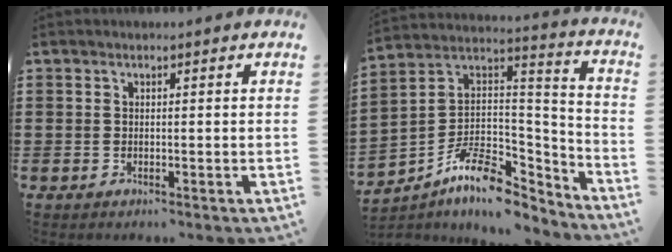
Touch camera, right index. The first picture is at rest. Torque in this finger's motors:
{"motor_torque": [-0.35, -0.18, -0.05, -0.04]}